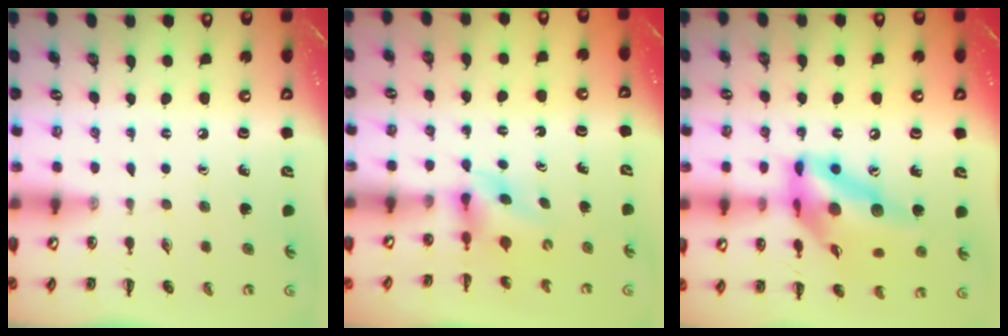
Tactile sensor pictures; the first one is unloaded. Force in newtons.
{"total": 4.0, "press": 3.9, "slide": 0.9}
{"total": 16.9, "press": 16.1, "slide": 5.0}